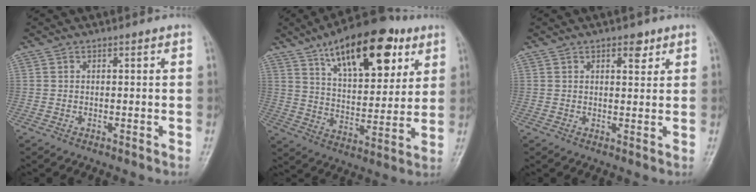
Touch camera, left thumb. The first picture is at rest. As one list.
[{"total": 21.0, "force": [11.2, 9.4, 15.1], "torque": [-0.195, -0.036, 0.183]}, {"total": 3.0, "force": [1.8, 1.4, 1.9], "torque": [-0.013, -0.008, 0.025]}]